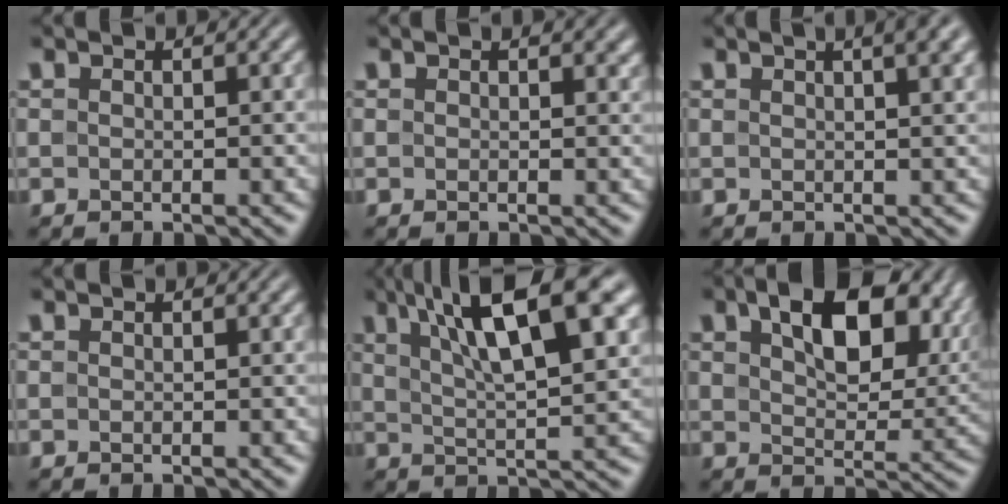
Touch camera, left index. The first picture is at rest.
{"total": 1.0, "force": [0.7, 0.3, 0.7], "torque": [-0.005, 0.000, 0.012]}
{"total": 5.7, "force": [3.0, 2.3, 4.2], "torque": [-0.025, 0.031, 0.006]}
{"total": 0.0}
{"total": 11.2, "force": [5.6, 2.9, 9.2], "torque": [-0.141, 0.013, 0.089]}
{"total": 10.4, "force": [4.0, 5.5, 7.8], "torque": [-0.132, 0.004, 0.073]}